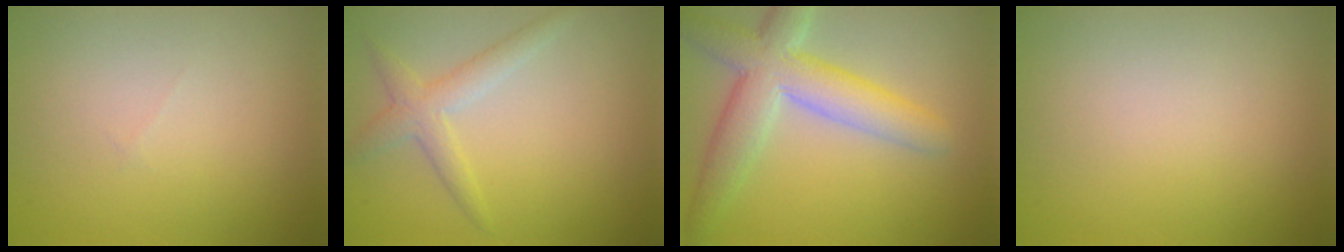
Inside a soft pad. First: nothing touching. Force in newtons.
{"total": 2.5, "press": 2.5, "slide": 0.0}
{"total": 6.4, "press": 6.4, "slide": 0.5}
{"total": 0.0}